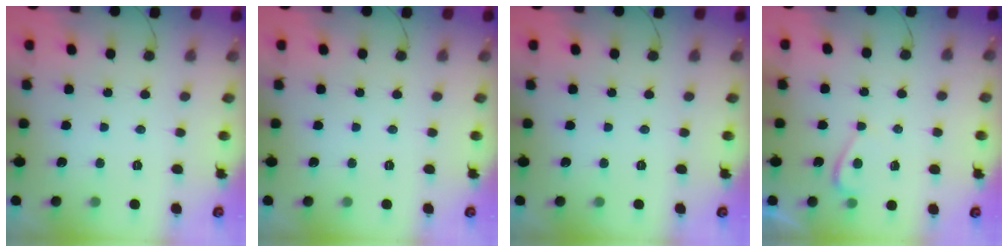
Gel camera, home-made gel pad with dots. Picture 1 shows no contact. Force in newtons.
{"total": 0.0}
{"total": 0.0}
{"total": 2.4, "press": 2.4, "slide": 0.3}